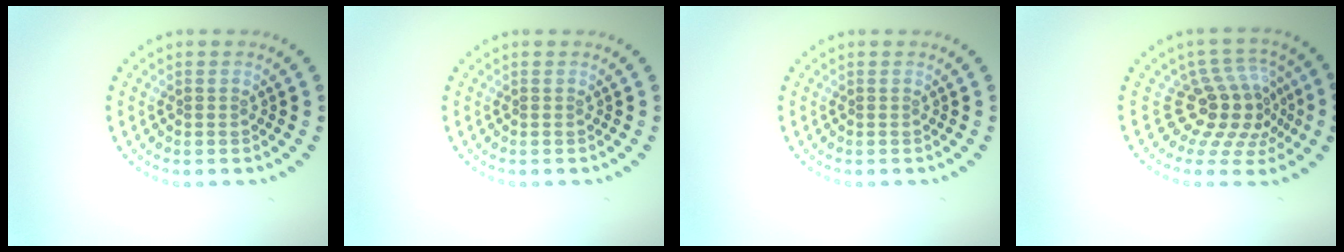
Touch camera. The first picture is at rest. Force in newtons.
{"total": 0.0}
{"total": 0.0}
{"total": 4.7, "press": 3.5, "slide": 3.2}